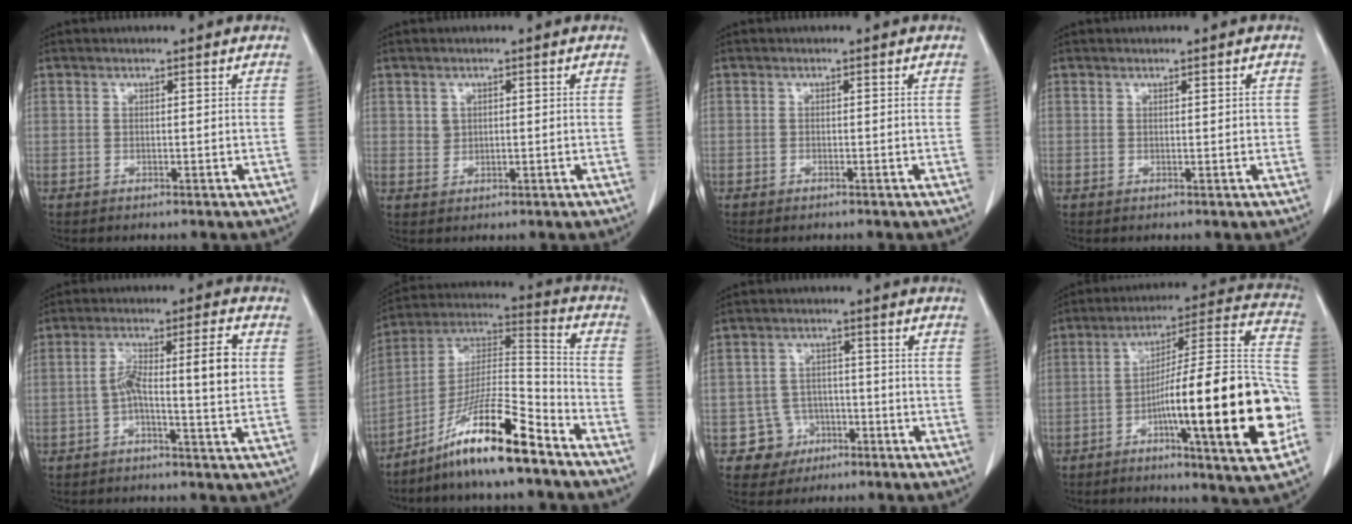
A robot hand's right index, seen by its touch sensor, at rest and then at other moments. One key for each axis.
{"total": 1.7, "fx": 0.5, "fy": 1.5, "fz": 0.6, "tx": -0.009, "ty": -0.001, "tz": 0.011}
{"total": 0.6, "fx": -0.5, "fy": 0.1, "fz": 0.3, "tx": -0.011, "ty": -0.002, "tz": -0.006}
{"total": 1.0, "fx": 0.3, "fy": 0.3, "fz": 0.9, "tx": -0.014, "ty": 0.002, "tz": 0.005}
{"total": 8.9, "fx": -0.1, "fy": 1.1, "fz": 8.8, "tx": -0.149, "ty": 0.024, "tz": -0.005}
{"total": 15.6, "fx": -10.9, "fy": 0.8, "fz": 11.2, "tx": -0.207, "ty": 0.009, "tz": -0.193}
{"total": 5.5, "fx": -2.4, "fy": 4.9, "fz": -0.2, "tx": 0.012, "ty": 0.015, "tz": -0.035}
{"total": 24.0, "fx": -7.0, "fy": 1.6, "fz": 22.9, "tx": -0.294, "ty": 0.008, "tz": -0.107}